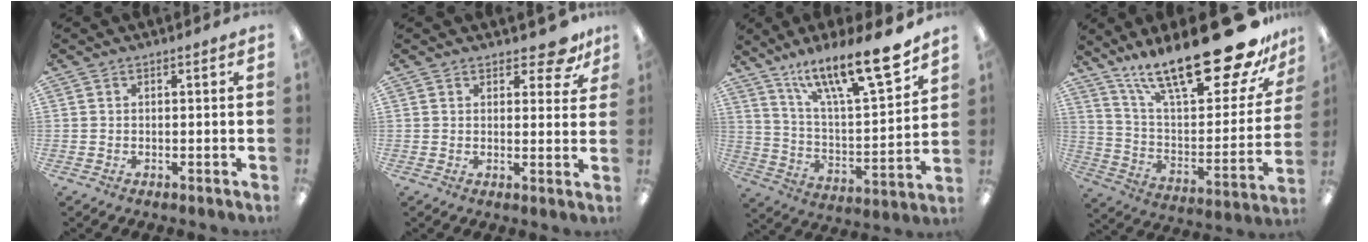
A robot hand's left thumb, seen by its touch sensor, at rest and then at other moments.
{"total": 6.0, "force": [4.6, 2.5, 2.9], "torque": [-0.029, -0.024, 0.077]}
{"total": 20.3, "force": [15.4, 4.7, 12.4], "torque": [-0.199, -0.103, 0.252]}
{"total": 28.9, "force": [20.0, 8.3, 19.2], "torque": [-0.291, -0.135, 0.335]}